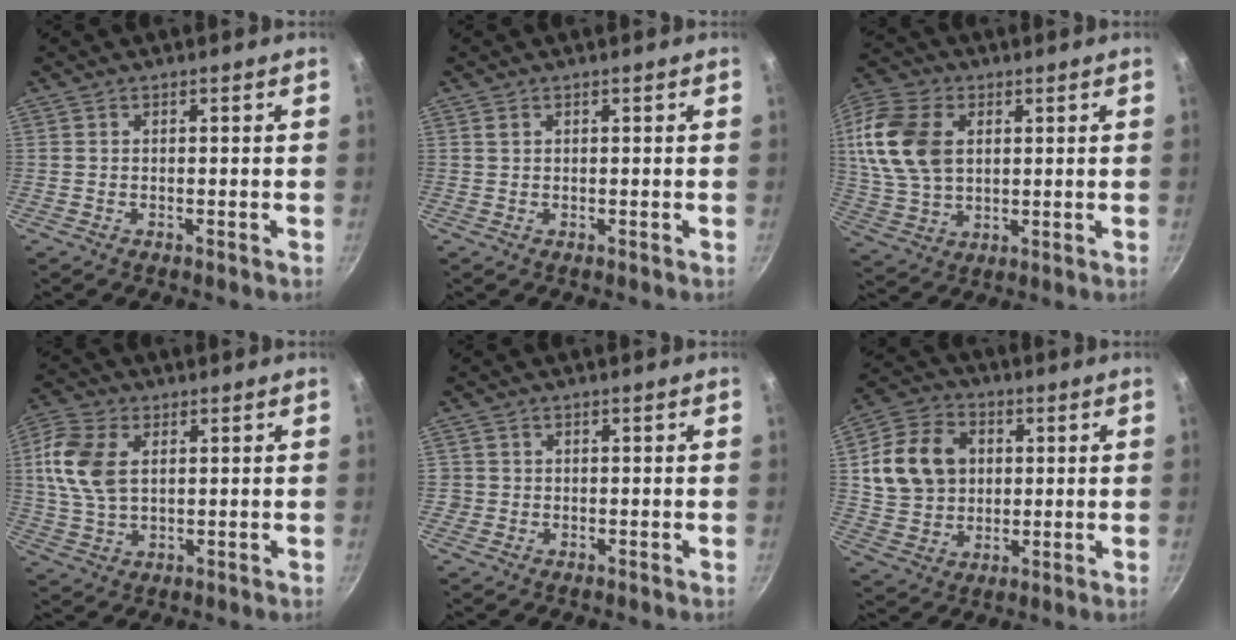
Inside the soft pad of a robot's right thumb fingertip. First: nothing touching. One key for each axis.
{"total": 0.5, "fx": 0.3, "fy": 0.3, "fz": 0.3, "tx": -0.006, "ty": -0.001, "tz": 0.007}
{"total": 16.2, "fx": 3.2, "fy": 11.1, "fz": 11.3, "tx": -0.213, "ty": 0.002, "tz": 0.062}
{"total": 11.0, "fx": 2.4, "fy": 7.0, "fz": 8.2, "tx": -0.161, "ty": 0.002, "tz": 0.041}
{"total": 1.5, "fx": -0.3, "fy": 1.4, "fz": 0.2, "tx": 0.003, "ty": 0.006, "tz": -0.003}
{"total": 14.4, "fx": 2.7, "fy": 11.6, "fz": 8.1, "tx": -0.129, "ty": 0.004, "tz": 0.049}